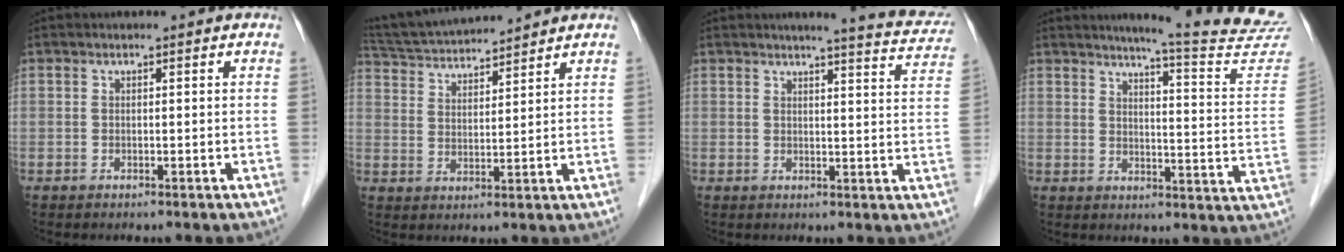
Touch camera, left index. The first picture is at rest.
{"total": 11.5, "force": [10.8, 0.6, 3.9], "torque": [-0.081, 0.022, 0.190]}
{"total": 8.9, "force": [8.1, 0.8, 3.7], "torque": [-0.035, -0.017, 0.070]}
{"total": 17.8, "force": [16.7, -1.1, 6.2], "torque": [-0.080, -0.112, 0.182]}